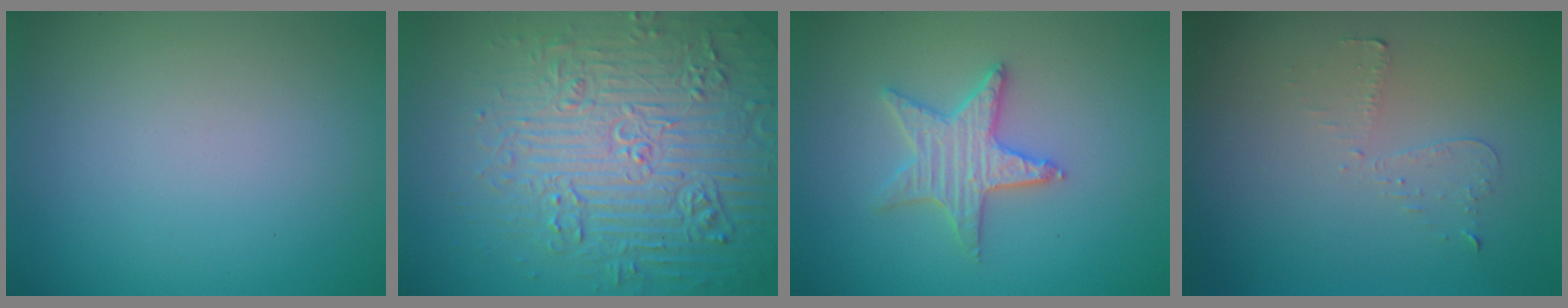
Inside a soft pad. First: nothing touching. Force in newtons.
{"total": 7.8, "press": 7.6, "slide": 1.9}
{"total": 3.6, "press": 3.5, "slide": 0.7}
{"total": 0.9, "press": 0.8, "slide": 0.4}